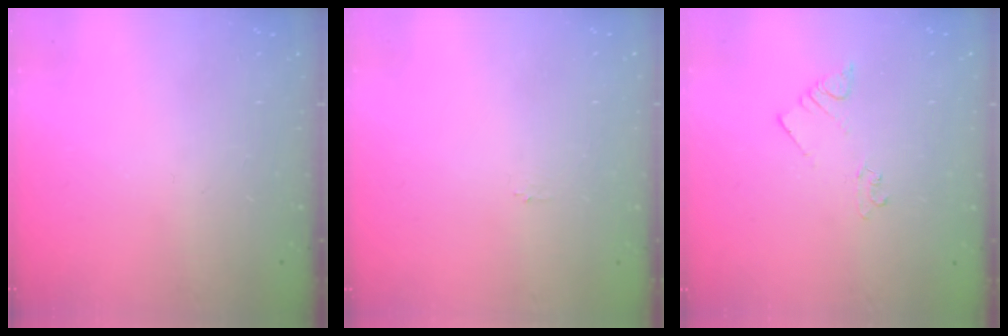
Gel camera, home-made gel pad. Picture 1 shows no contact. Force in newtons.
{"total": 0.8, "press": 0.8, "slide": 0.2}
{"total": 1.4, "press": 1.4, "slide": 0.1}